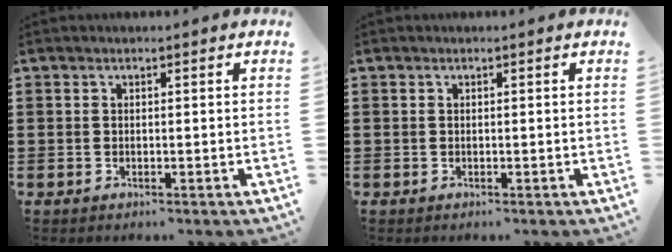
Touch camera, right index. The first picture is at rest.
{"total": 0.0}